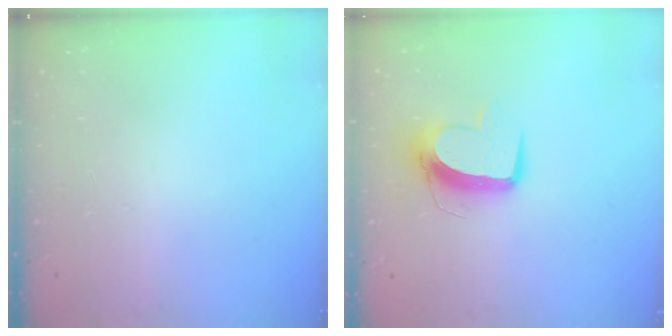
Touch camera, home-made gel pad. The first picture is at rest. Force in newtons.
{"total": 10.4, "press": 10.3, "slide": 1.0}